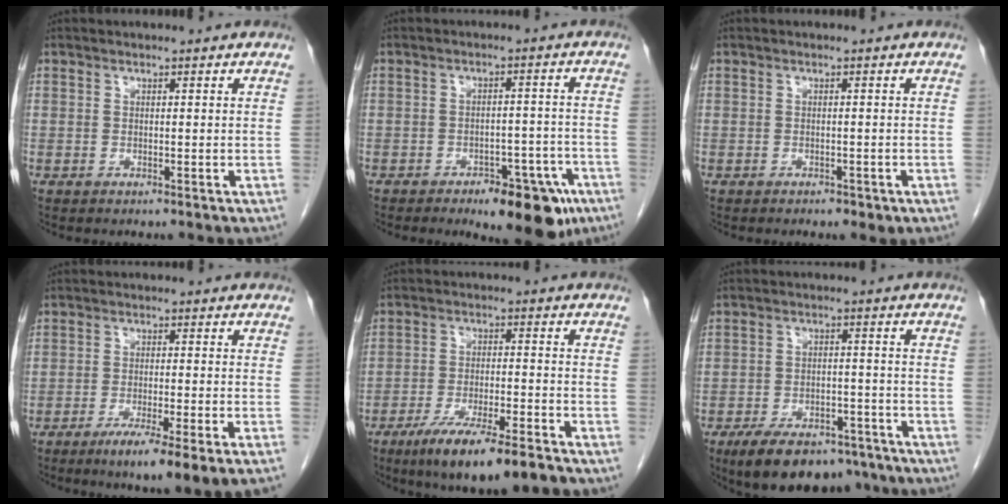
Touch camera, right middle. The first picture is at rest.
{"total": 11.0, "force": [-7.1, 4.1, 7.3], "torque": [-0.075, 0.009, -0.096]}
{"total": 1.7, "force": [-1.1, 0.8, 0.9], "torque": [-0.014, 0.001, -0.010]}
{"total": 9.2, "force": [-6.1, -0.9, 6.9], "torque": [-0.095, -0.022, -0.092]}
{"total": 12.2, "force": [-8.7, 1.4, 8.4], "torque": [-0.134, -0.025, -0.144]}
{"total": 13.5, "force": [-10.1, 6.2, 6.4], "torque": [-0.097, 0.009, -0.153]}